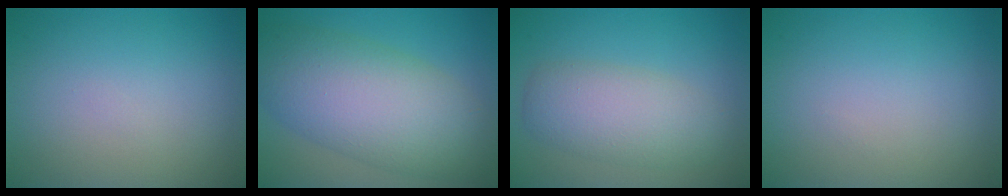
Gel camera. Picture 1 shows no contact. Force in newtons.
{"total": 10.0, "press": 10.0, "slide": 0.1}
{"total": 5.0, "press": 5.0, "slide": 0.2}
{"total": 0.0}